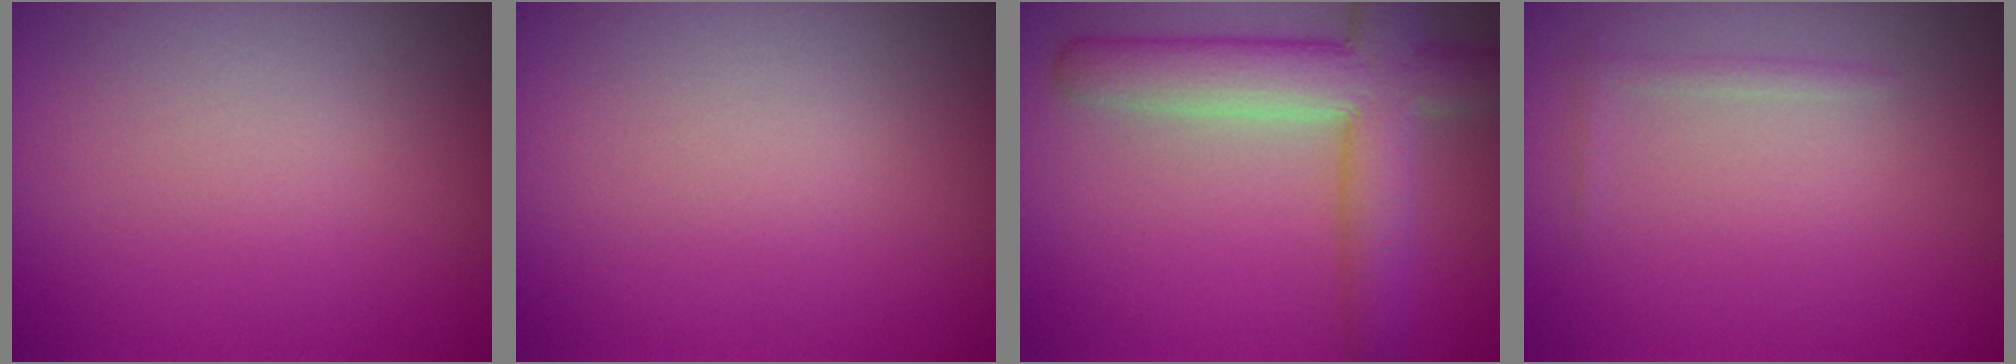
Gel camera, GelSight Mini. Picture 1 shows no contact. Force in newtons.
{"total": 0.0}
{"total": 7.1, "press": 7.1, "slide": 0.4}
{"total": 0.7, "press": 0.7, "slide": 0.0}